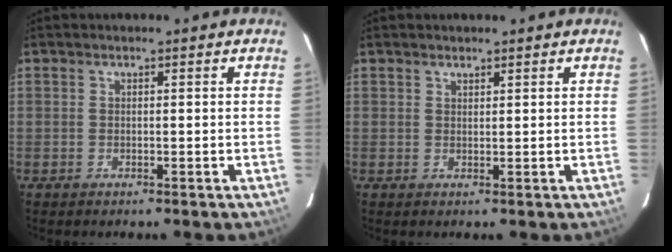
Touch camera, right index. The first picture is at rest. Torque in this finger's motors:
{"motor_torque": [-0.22, 0.11, -0.05, -0.01]}